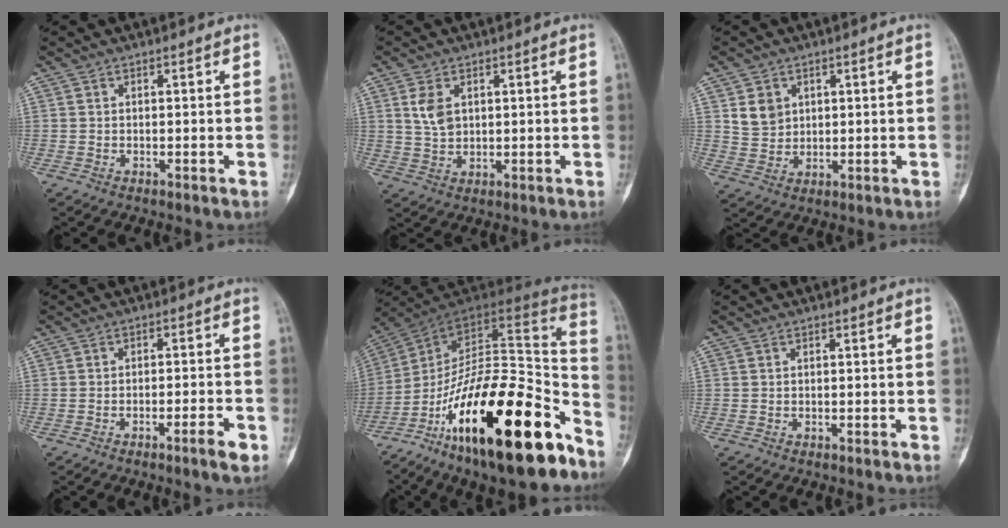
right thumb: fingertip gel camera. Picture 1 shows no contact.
{"total": 4.8, "force": [1.7, 3.0, 3.3], "torque": [-0.059, -0.007, 0.040]}
{"total": 5.1, "force": [2.0, 4.1, 2.1], "torque": [-0.023, -0.013, 0.044]}
{"total": 3.5, "force": [-2.0, 0.3, 2.9], "torque": [-0.049, 0.010, -0.033]}
{"total": 31.4, "force": [-17.3, 11.2, 23.8], "torque": [-0.298, 0.083, -0.278]}
{"total": 0.0}